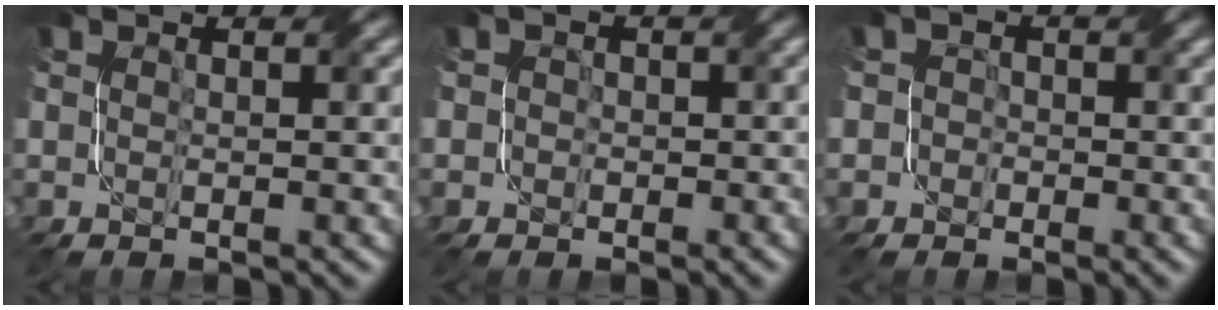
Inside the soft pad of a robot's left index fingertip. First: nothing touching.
{"total": 2.4, "force": [0.2, 2.3, 0.6], "torque": [0.005, 0.007, -0.018]}
{"total": 3.0, "force": [-0.1, 2.9, 0.6], "torque": [0.009, 0.016, -0.034]}